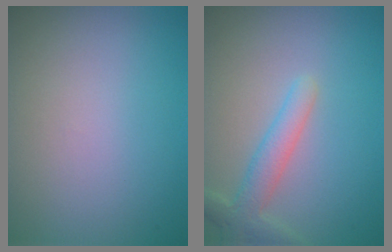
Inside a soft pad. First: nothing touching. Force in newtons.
{"total": 3.0, "press": 3.0, "slide": 0.2}